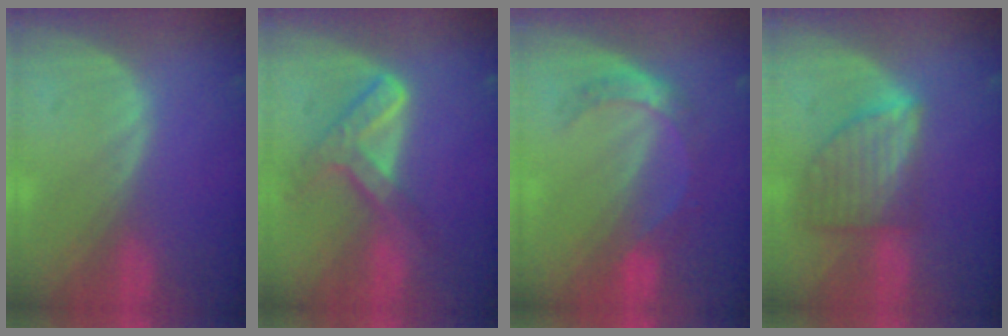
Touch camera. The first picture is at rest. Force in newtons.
{"total": 7.2, "press": 6.0, "slide": 4.0}
{"total": 5.4, "press": 4.7, "slide": 2.5}
{"total": 7.7, "press": 7.0, "slide": 3.1}